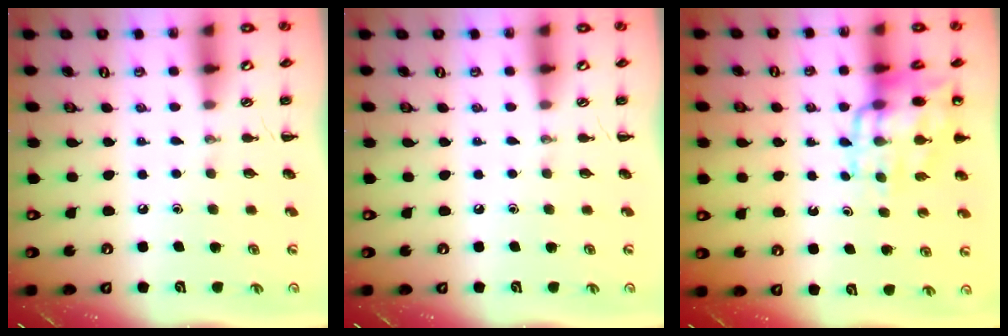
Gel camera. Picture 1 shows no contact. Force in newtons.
{"total": 0.0}
{"total": 13.0, "press": 12.6, "slide": 2.9}